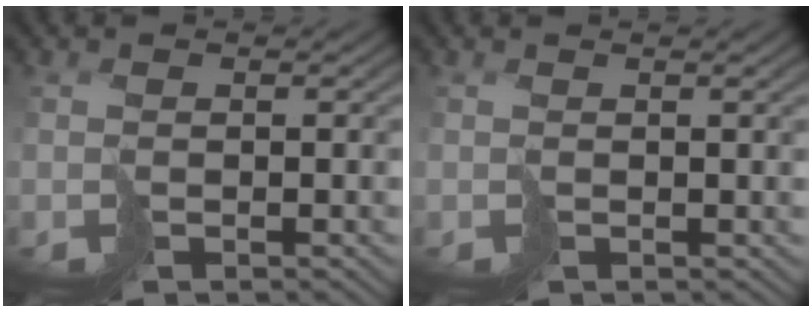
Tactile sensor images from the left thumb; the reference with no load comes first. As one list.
[{"total": 1.8, "force": [0.4, 0.4, 1.7], "torque": [-0.022, 0.004, 0.006]}]